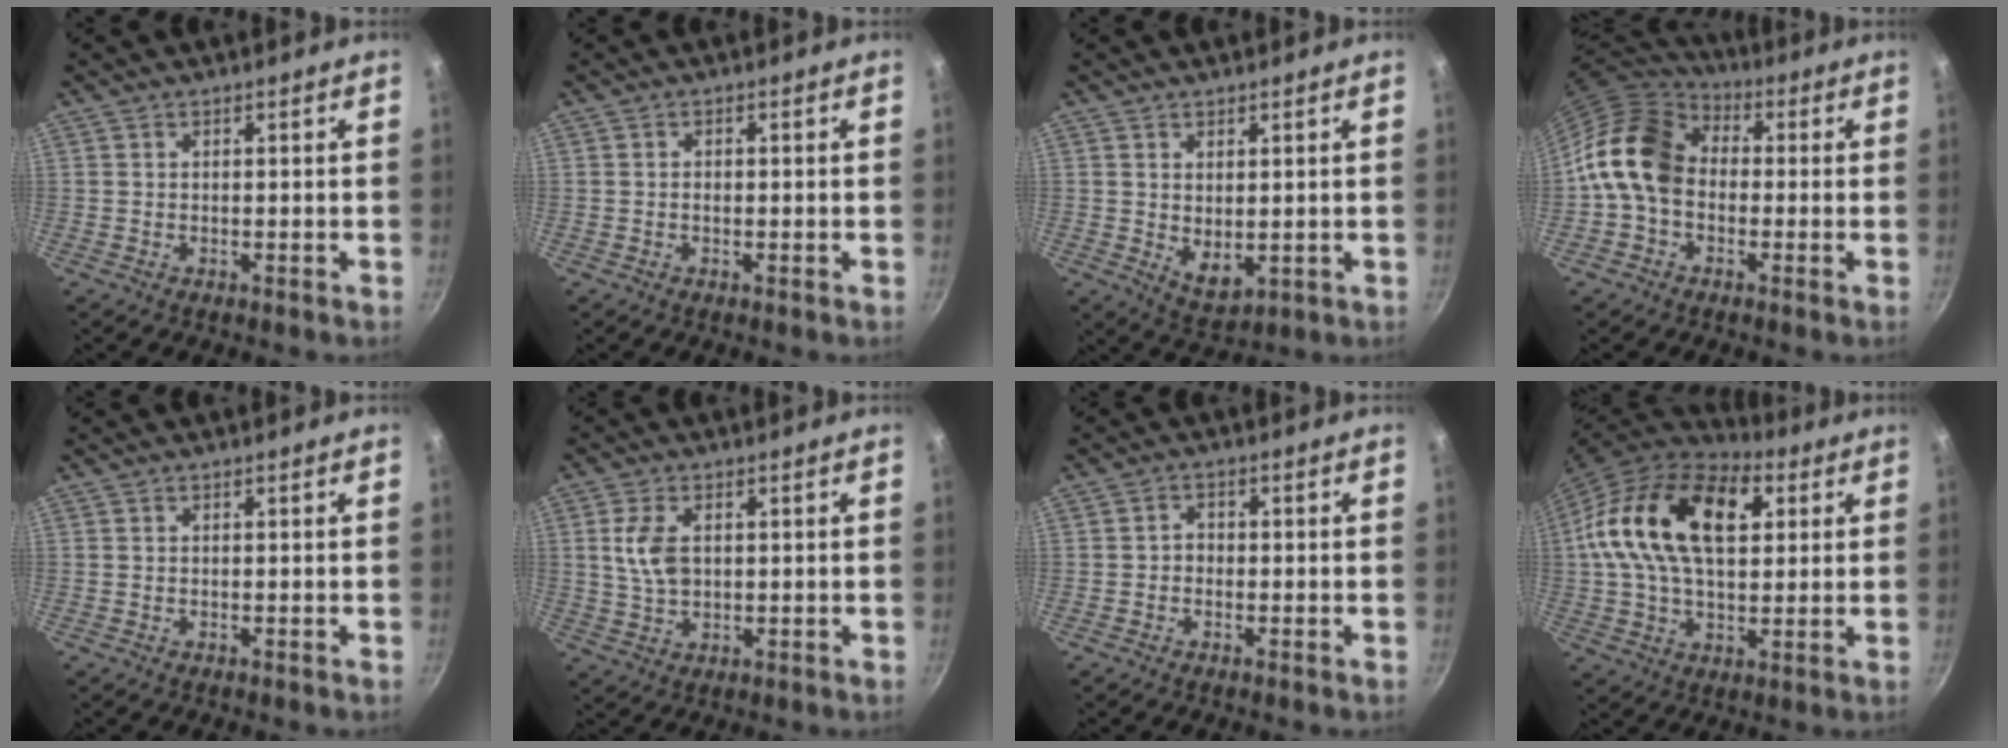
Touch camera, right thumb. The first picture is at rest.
{"total": 0.9, "force": [-0.1, 0.7, 0.6], "torque": [-0.008, 0.004, -0.002]}
{"total": 5.3, "force": [0.8, 3.0, 4.3], "torque": [-0.060, -0.020, 0.026]}
{"total": 13.6, "force": [-0.6, 10.2, 8.9], "torque": [-0.137, 0.031, -0.033]}
{"total": 0.0}
{"total": 6.7, "force": [1.3, 4.1, 5.1], "torque": [-0.095, -0.003, 0.026]}
{"total": 1.9, "force": [-0.5, 1.5, 0.9], "torque": [-0.007, 0.009, -0.010]}
{"total": 22.8, "force": [5.8, 13.4, 17.5], "torque": [-0.303, 0.012, 0.084]}